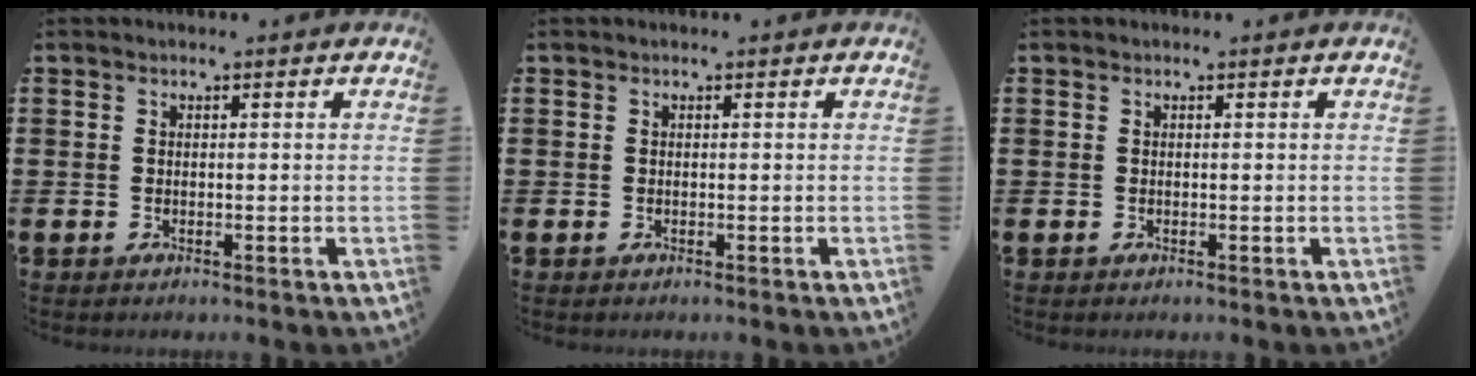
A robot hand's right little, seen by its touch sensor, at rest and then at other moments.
{"total": 0.0}
{"total": 0.0}